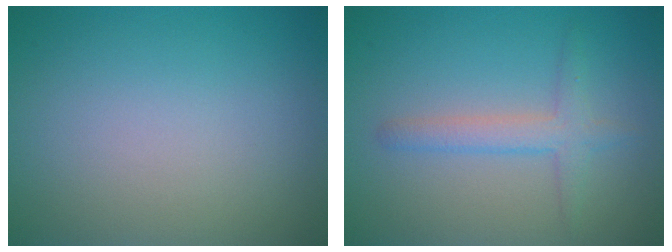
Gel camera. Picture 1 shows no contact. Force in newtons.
{"total": 2.4, "press": 2.4, "slide": 0.1}